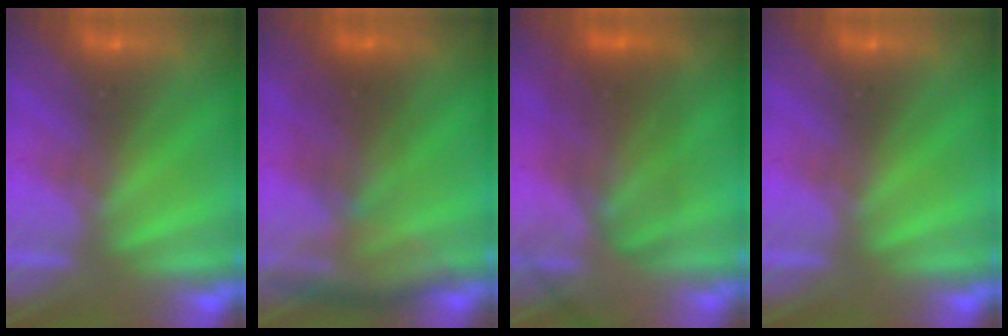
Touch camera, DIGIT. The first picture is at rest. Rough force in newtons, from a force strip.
{"total": 2.8}
{"total": 2.9}
{"total": 0.0}